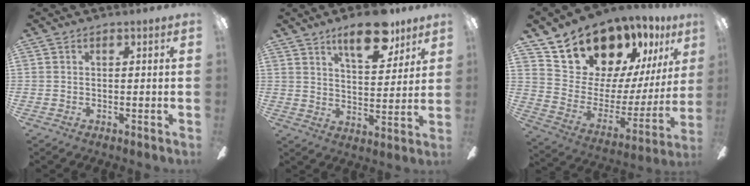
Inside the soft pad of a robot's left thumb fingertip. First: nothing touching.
{"total": 13.1, "force": [9.1, 5.1, 7.9], "torque": [-0.109, -0.041, 0.154]}
{"total": 16.9, "force": [15.1, 7.0, 2.7], "torque": [-0.066, -0.136, 0.287]}